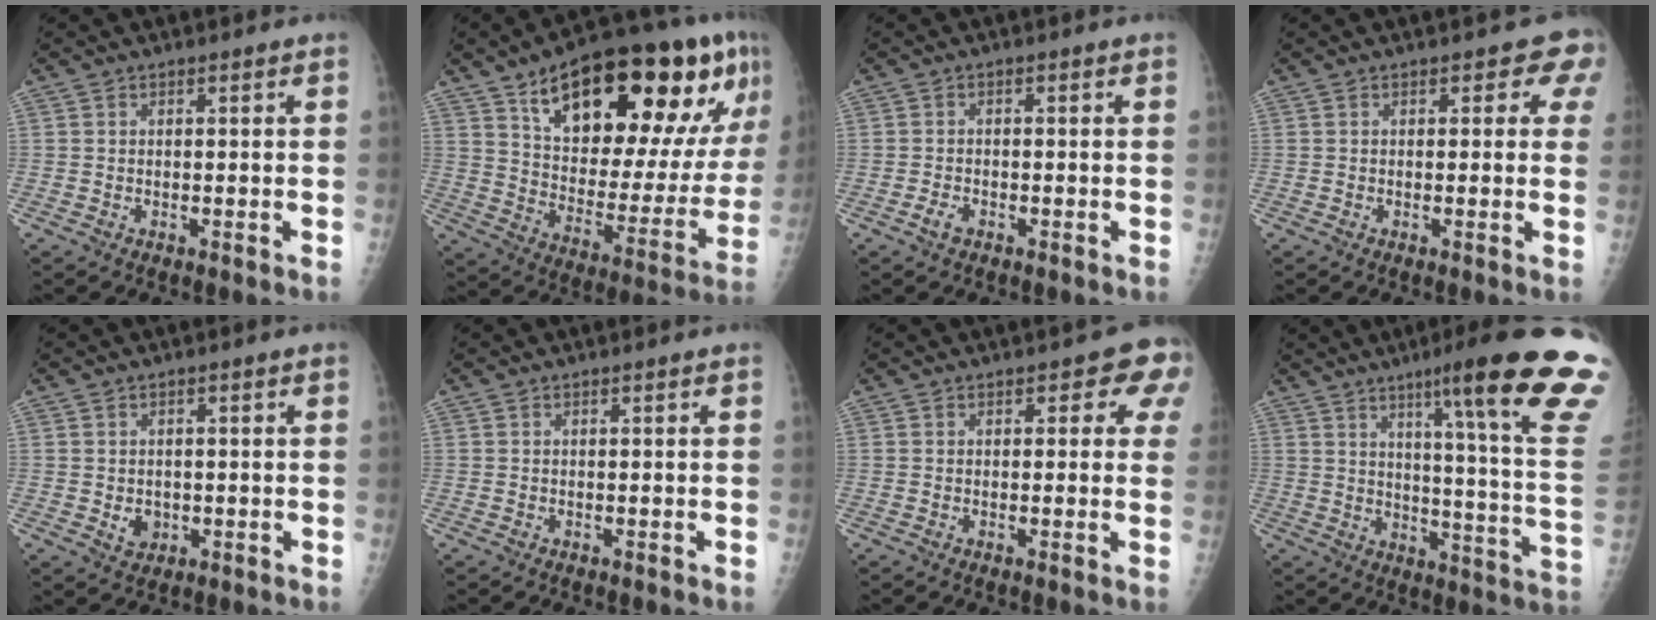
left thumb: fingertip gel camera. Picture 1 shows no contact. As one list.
[{"total": 32.0, "force": [16.1, 12.3, 24.8], "torque": [-0.334, -0.019, 0.255]}, {"total": 2.0, "force": [-1.2, 1.1, 1.1], "torque": [-0.023, 0.005, -0.022]}, {"total": 3.7, "force": [1.8, 2.4, 2.2], "torque": [0.013, -0.004, 0.004]}, {"total": 3.0, "force": [-0.4, 2.6, 1.5], "torque": [-0.010, 0.000, 0.003]}, {"total": 0.0}, {"total": 5.3, "force": [2.2, 3.0, 3.7], "torque": [0.002, -0.002, 0.013]}, {"total": 25.0, "force": [15.8, 0.9, 19.3], "torque": [-0.231, -0.086, 0.211]}]